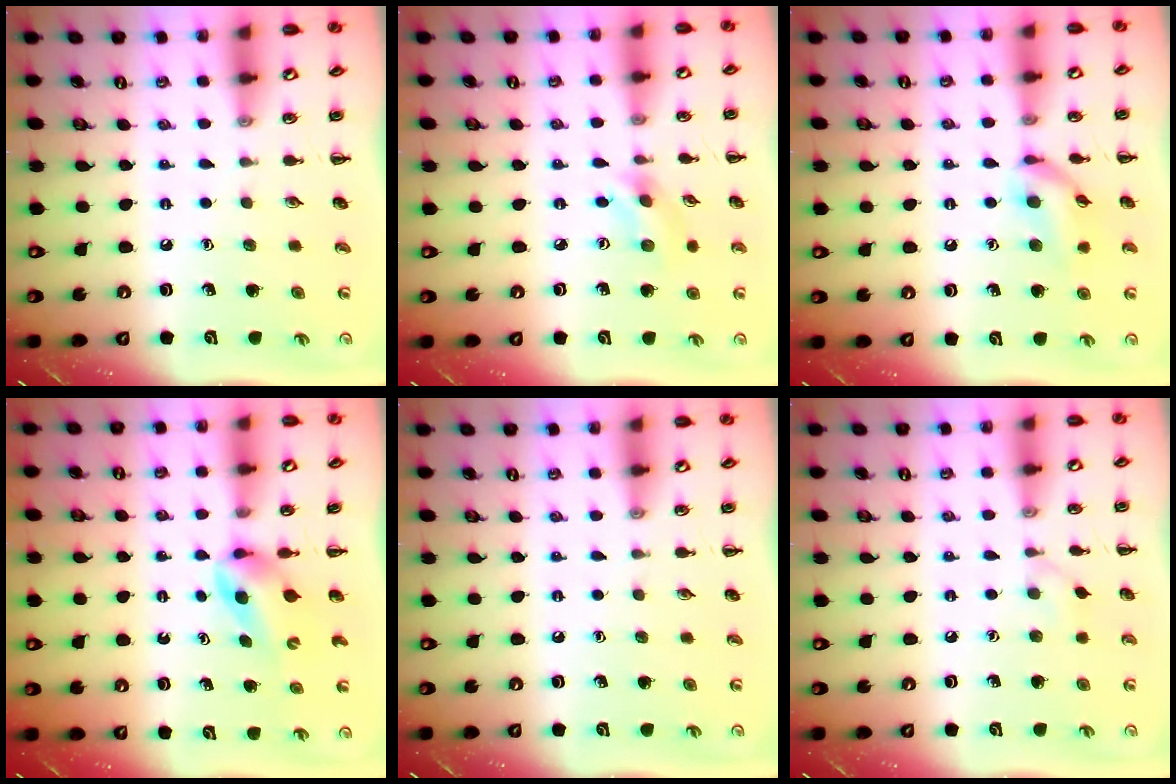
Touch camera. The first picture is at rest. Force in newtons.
{"total": 3.1, "press": 3.0, "slide": 0.8}
{"total": 11.6, "press": 11.5, "slide": 1.7}
{"total": 3.1, "press": 3.0, "slide": 1.0}
{"total": 0.0}
{"total": 3.8, "press": 3.5, "slide": 1.6}